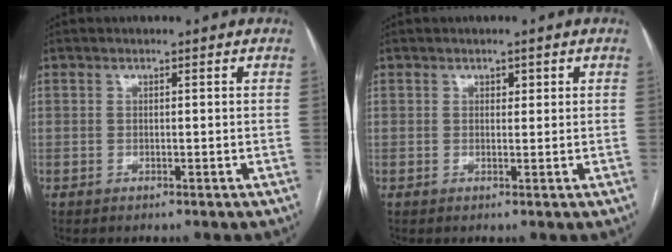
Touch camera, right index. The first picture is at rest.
{"total": 1.0, "force": [0.5, 0.7, 0.6], "torque": [-0.007, 0.001, 0.006]}